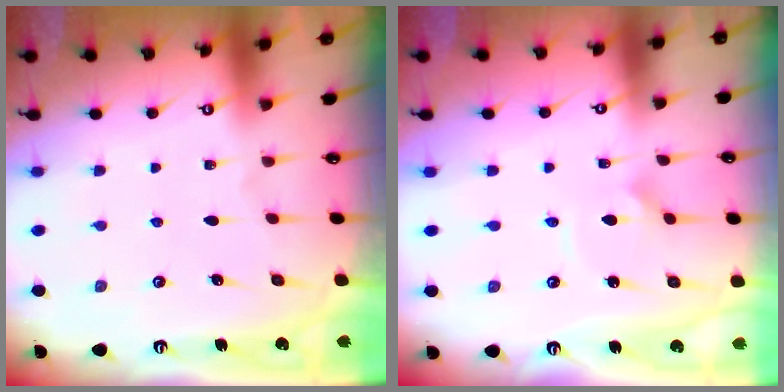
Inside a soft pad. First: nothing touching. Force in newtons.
{"total": 2.4, "press": 2.4, "slide": 0.0}